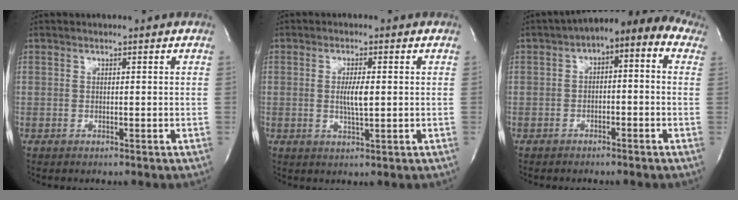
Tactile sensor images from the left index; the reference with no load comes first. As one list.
[{"total": 3.8, "force": [0.1, 0.6, 3.8], "torque": [-0.070, -0.003, 0.003]}, {"total": 9.4, "force": [3.4, 4.4, 7.5], "torque": [-0.096, 0.045, 0.038]}]